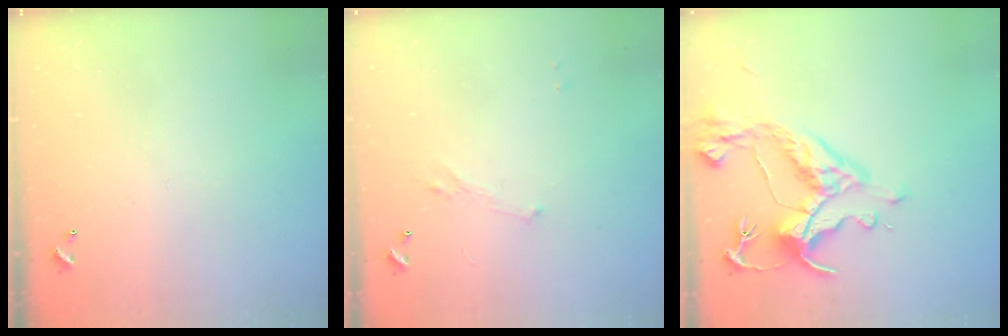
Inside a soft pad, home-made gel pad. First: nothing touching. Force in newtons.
{"total": 1.4, "press": 1.3, "slide": 0.6}
{"total": 9.1, "press": 9.0, "slide": 1.6}